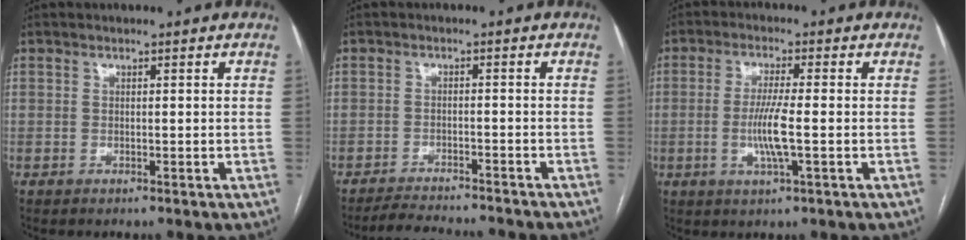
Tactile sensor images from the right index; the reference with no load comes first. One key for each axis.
{"total": 8.8, "fx": -8.4, "fy": 0.8, "fz": 2.5, "tx": -0.036, "ty": -0.006, "tz": -0.121}
{"total": 5.9, "fx": -1.1, "fy": -0.1, "fz": 5.8, "tx": -0.119, "ty": -0.008, "tz": -0.021}